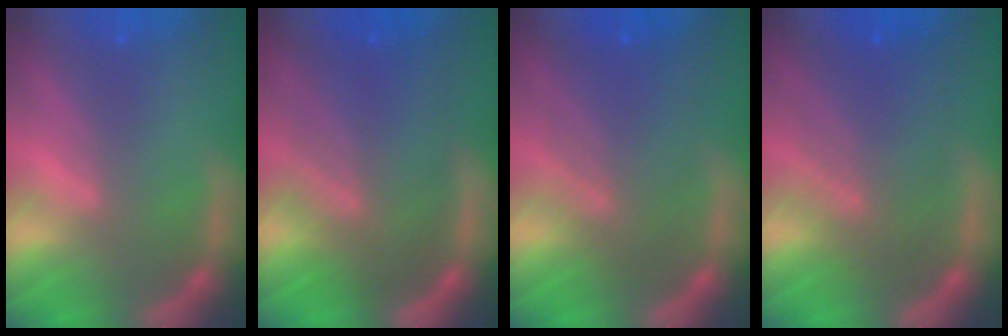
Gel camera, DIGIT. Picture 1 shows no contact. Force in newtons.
{"total": 9.6}
{"total": 7.1}
{"total": 7.6}